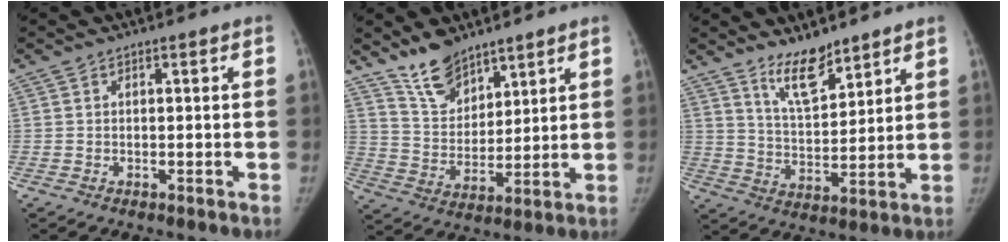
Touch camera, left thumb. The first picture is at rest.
{"total": 9.5, "force": [7.7, 4.3, 3.4], "torque": [-0.035, -0.055, 0.155]}
{"total": 8.6, "force": [6.9, 2.9, 4.3], "torque": [-0.054, -0.063, 0.132]}